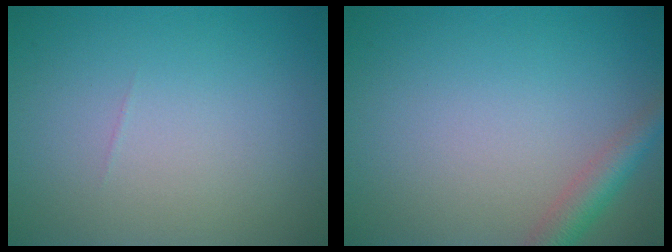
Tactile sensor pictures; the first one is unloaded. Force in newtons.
{"total": 2.8, "press": 2.8, "slide": 0.1}